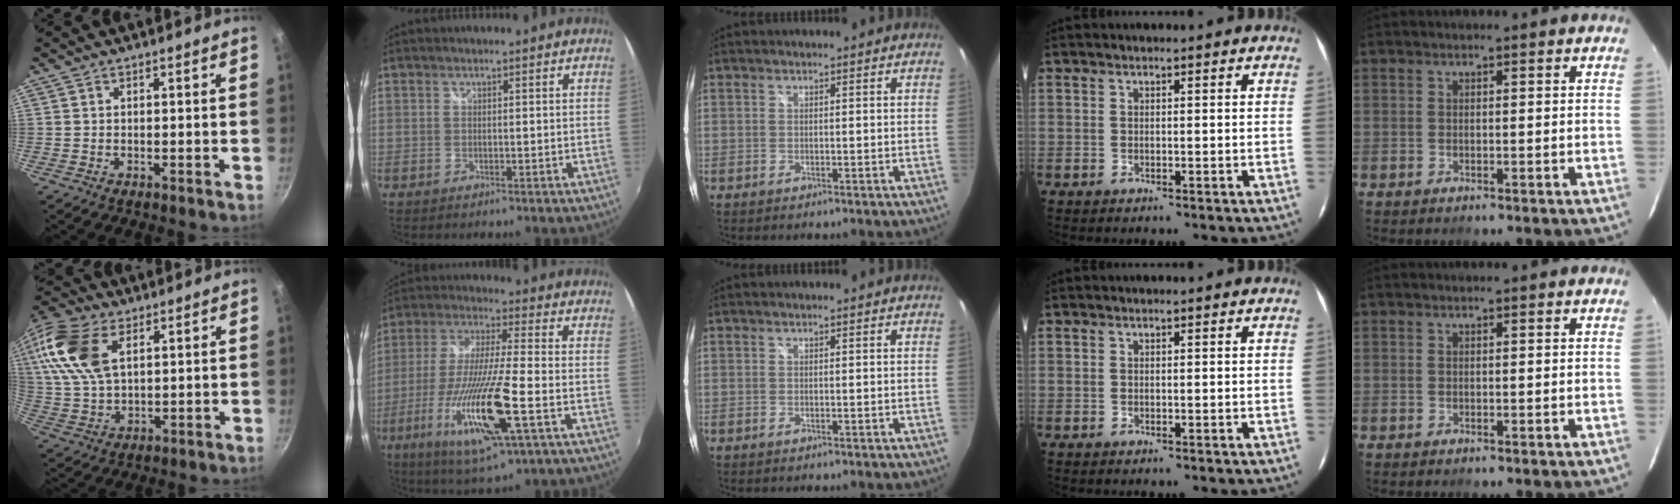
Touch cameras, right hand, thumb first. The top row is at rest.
{"thumb": {"total": 17.0, "force": [6.4, 10.1, 12.1], "torque": [-0.250, -0.001, 0.120]}, "index": {"total": 19.8, "force": [-7.3, 2.6, 18.2], "torque": [-0.364, -0.043, -0.133]}}